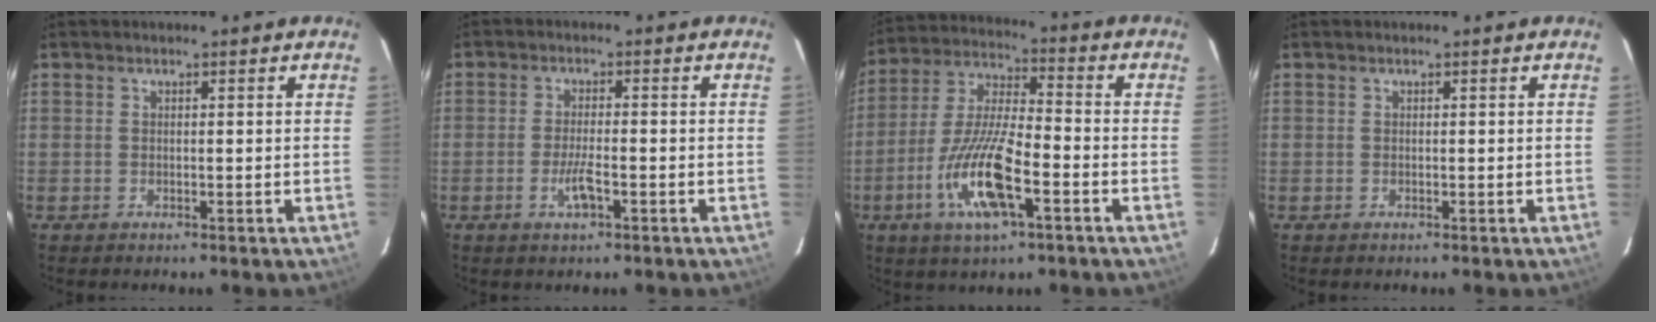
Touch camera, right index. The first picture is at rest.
{"total": 4.0, "force": [-1.9, 0.9, 3.4], "torque": [-0.070, -0.005, -0.036]}
{"total": 14.7, "force": [-6.1, 4.0, 12.8], "torque": [-0.270, -0.012, -0.119]}
{"total": 0.0}